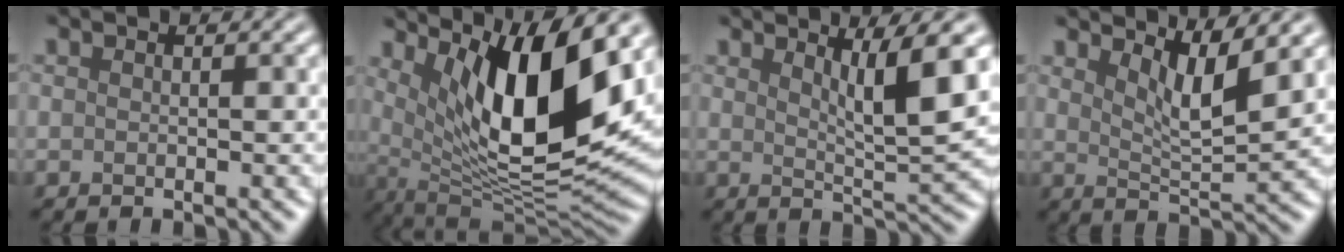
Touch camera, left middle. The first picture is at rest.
{"total": 12.5, "force": [4.4, 3.8, 11.0], "torque": [-0.176, -0.013, 0.085]}
{"total": 5.2, "force": [2.3, 0.9, 4.5], "torque": [-0.063, -0.007, 0.039]}
{"total": 4.5, "force": [2.8, 1.0, 3.3], "torque": [-0.058, -0.009, 0.047]}